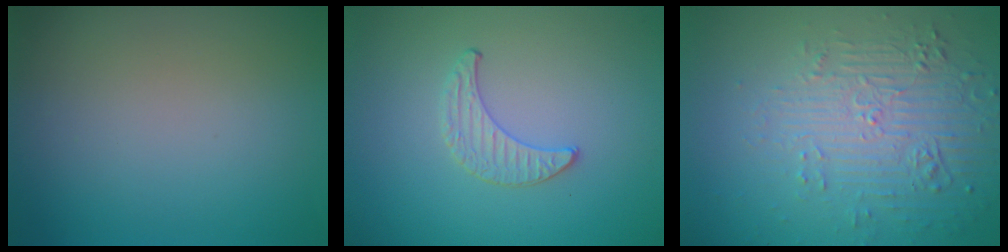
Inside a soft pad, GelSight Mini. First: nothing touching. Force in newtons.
{"total": 1.0, "press": 1.0, "slide": 0.3}
{"total": 5.9, "press": 3.6, "slide": 4.7}